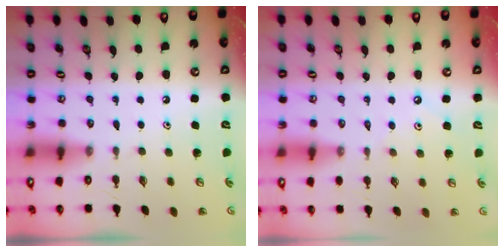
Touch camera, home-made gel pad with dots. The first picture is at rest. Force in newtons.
{"total": 1.6, "press": 1.5, "slide": 0.4}